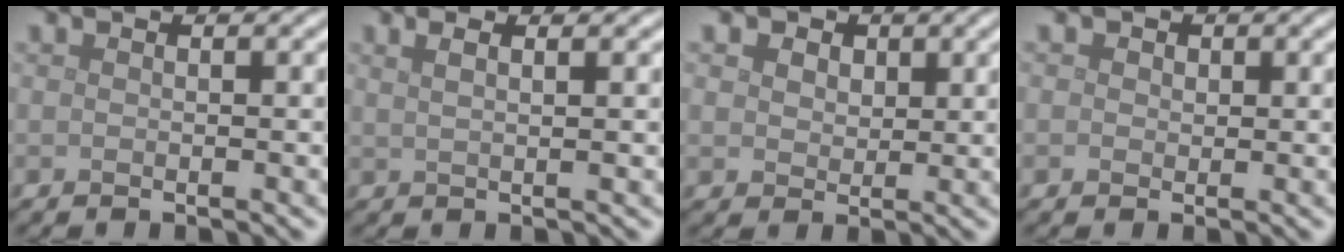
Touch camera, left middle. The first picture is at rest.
{"total": 3.3, "force": [1.8, 1.4, 2.4], "torque": [-0.020, 0.012, 0.001]}
{"total": 5.3, "force": [2.9, 3.6, 2.6], "torque": [-0.060, 0.008, 0.034]}
{"total": 1.1, "force": [0.4, 1.0, 0.4], "torque": [-0.004, 0.000, 0.000]}